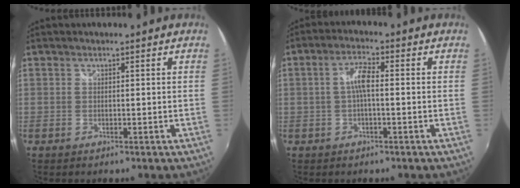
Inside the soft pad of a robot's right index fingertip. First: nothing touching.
{"total": 4.0, "force": [-0.3, 0.9, 3.9], "torque": [-0.077, 0.010, -0.005]}